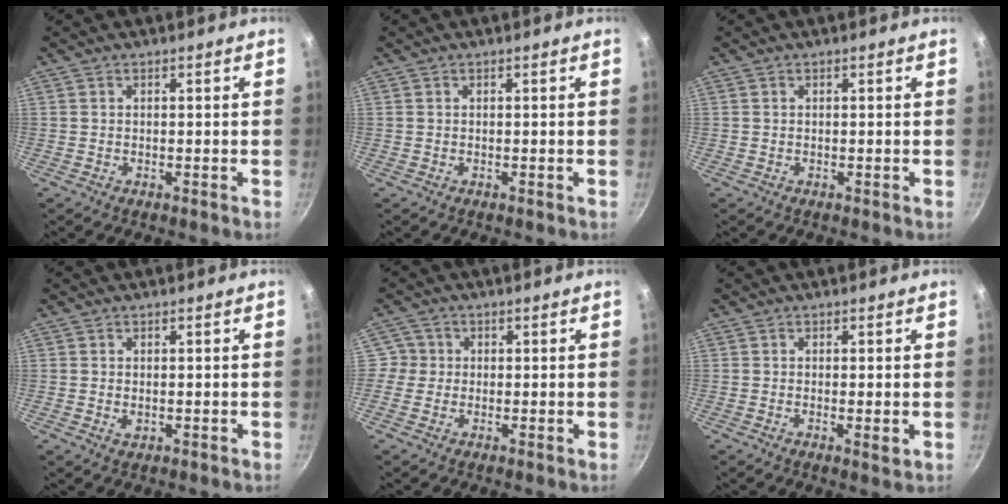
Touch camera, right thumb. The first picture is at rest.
{"total": 0.0}
{"total": 0.0}
{"total": 1.4, "force": [0.0, 1.0, 0.9], "torque": [-0.014, -0.003, 0.001]}
{"total": 3.1, "force": [0.0, 3.1, 0.2], "torque": [0.026, 0.007, -0.008]}
{"total": 2.0, "force": [-0.3, 0.5, 1.9], "torque": [-0.036, -0.007, -0.005]}